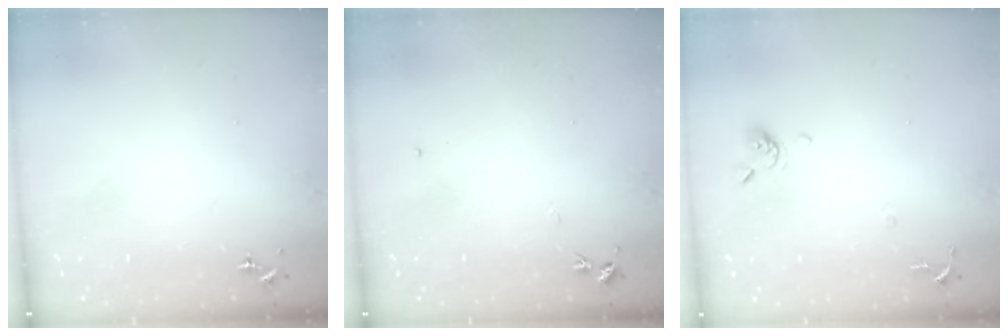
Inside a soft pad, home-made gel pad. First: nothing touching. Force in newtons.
{"total": 4.7, "press": 4.7, "slide": 0.5}
{"total": 7.3, "press": 7.3, "slide": 0.8}